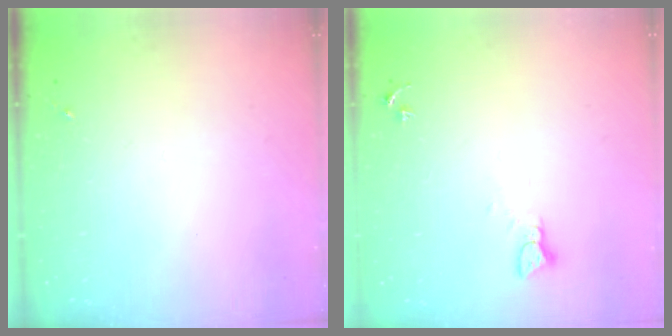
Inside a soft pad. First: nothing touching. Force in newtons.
{"total": 2.2, "press": 2.2, "slide": 0.2}